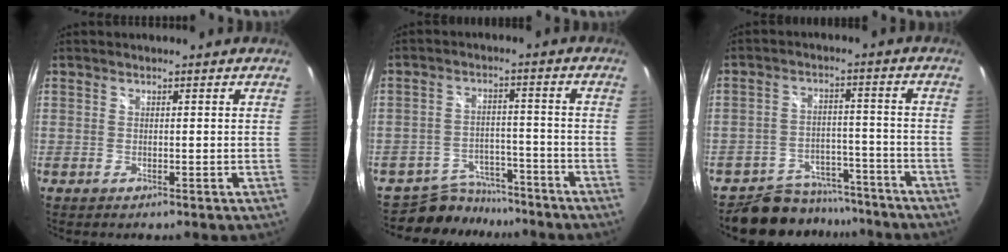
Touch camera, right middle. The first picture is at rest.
{"total": 8.1, "force": [-7.4, 3.3, 0.3], "torque": [-0.023, 0.012, -0.115]}
{"total": 11.0, "force": [-9.7, 5.0, 1.3], "torque": [-0.037, 0.025, -0.134]}